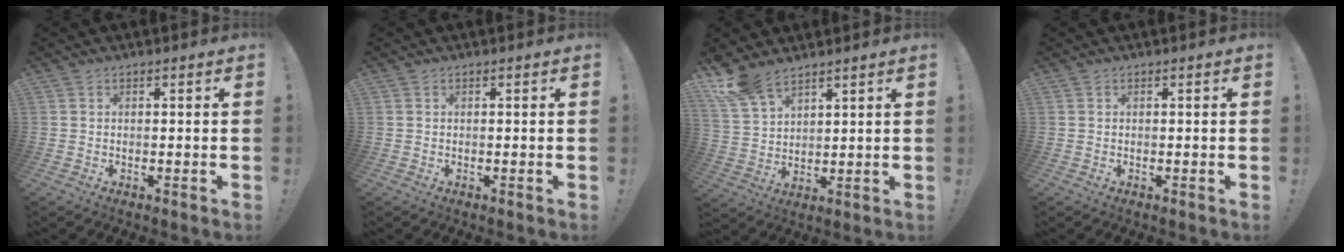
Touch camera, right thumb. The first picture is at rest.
{"total": 0.0}
{"total": 8.9, "force": [7.2, 3.8, 3.5], "torque": [-0.078, -0.038, 0.144]}
{"total": 0.0}